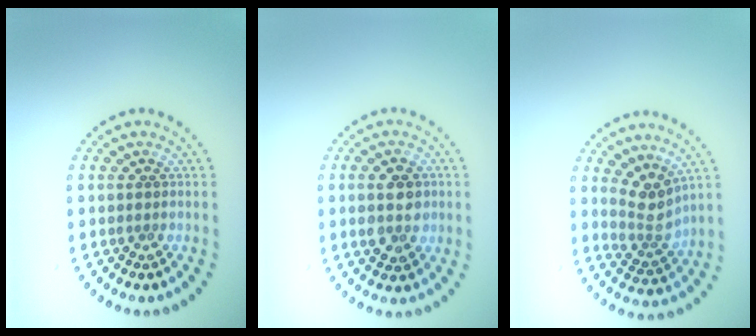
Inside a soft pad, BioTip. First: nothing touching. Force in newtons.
{"total": 3.7, "press": 3.7, "slide": 0.1}
{"total": 3.0, "press": 2.4, "slide": 1.9}